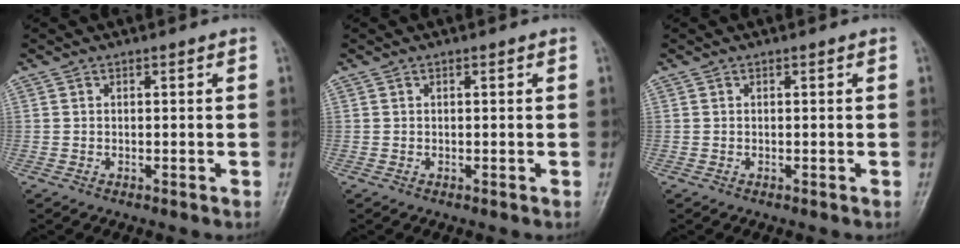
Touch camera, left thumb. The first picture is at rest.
{"total": 0.0}
{"total": 0.0}